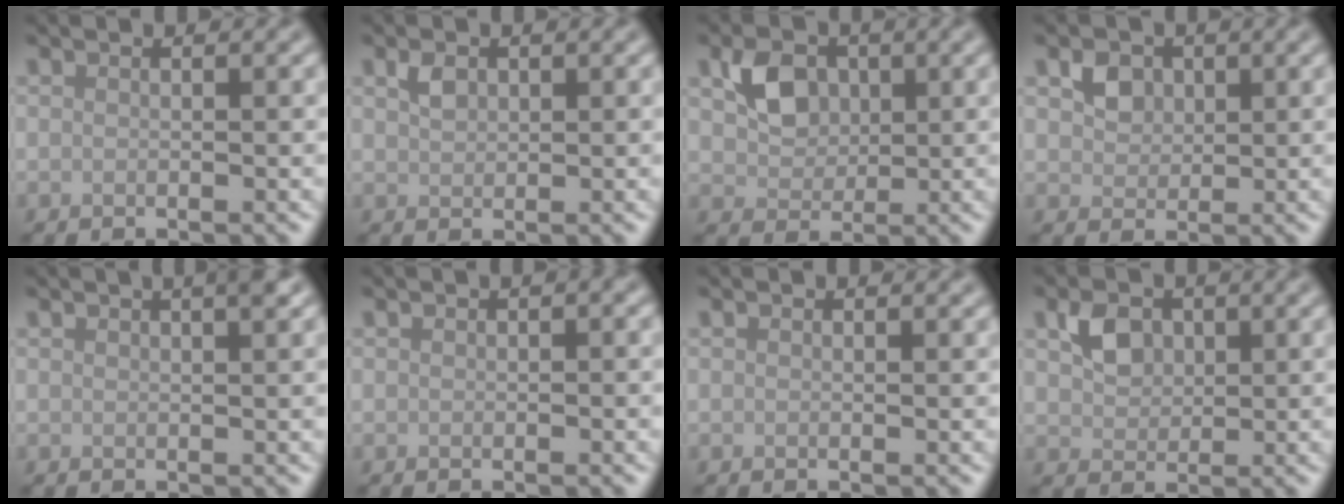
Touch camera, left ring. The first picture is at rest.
{"total": 1.4, "force": [0.6, 1.0, 0.8], "torque": [-0.015, 0.003, 0.011]}
{"total": 3.8, "force": [1.1, 2.9, 2.2], "torque": [-0.043, 0.001, 0.017]}
{"total": 2.2, "force": [0.9, 1.8, 0.9], "torque": [-0.017, 0.000, 0.014]}
{"total": 1.5, "force": [0.9, 0.3, 1.2], "torque": [-0.011, 0.004, 0.014]}
{"total": 0.8, "force": [0.1, 0.5, 0.6], "torque": [-0.005, 0.000, 0.001]}
{"total": 0.0}
{"total": 2.8, "force": [1.0, 2.1, 1.5], "torque": [-0.030, 0.002, 0.015]}